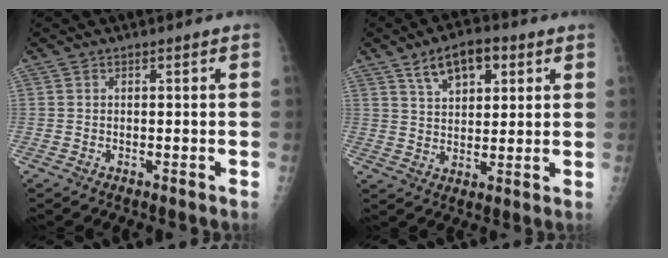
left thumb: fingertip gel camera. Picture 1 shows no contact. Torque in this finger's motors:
{"motor_torque": [0.87, 0.95, 0.72, -0.56, 0.14]}